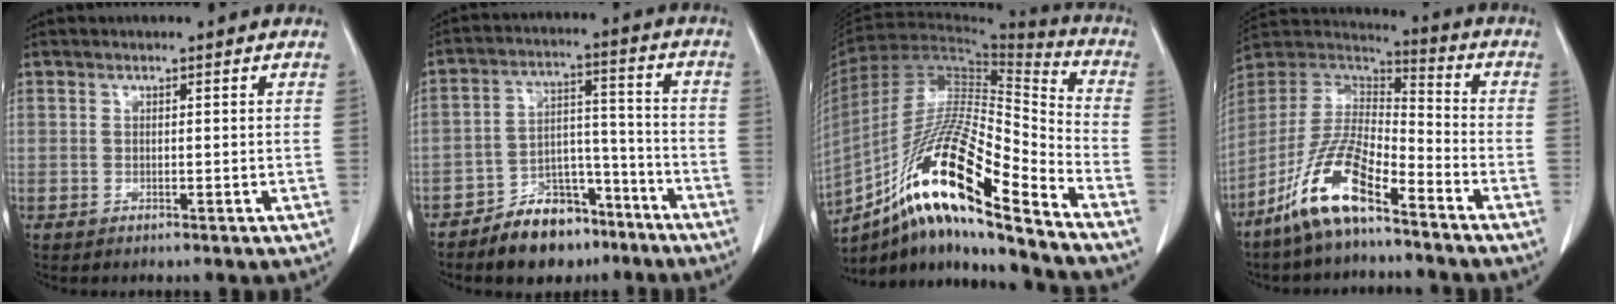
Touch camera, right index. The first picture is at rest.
{"total": 9.9, "force": [-7.3, 5.3, 4.0], "torque": [-0.059, 0.031, -0.121]}
{"total": 21.5, "force": [-13.1, 2.3, 16.9], "torque": [-0.329, -0.014, -0.238]}
{"total": 13.1, "force": [-8.6, 3.2, 9.4], "torque": [-0.195, 0.008, -0.166]}